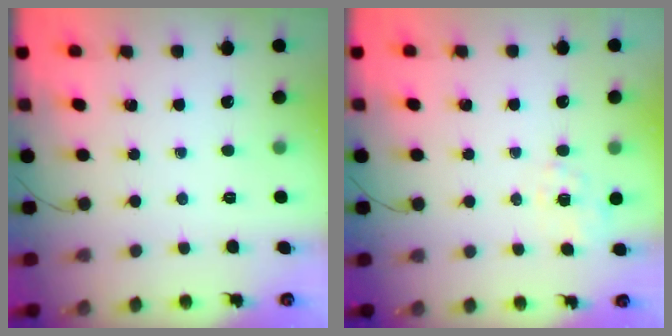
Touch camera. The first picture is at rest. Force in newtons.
{"total": 2.5, "press": 1.9, "slide": 1.6}